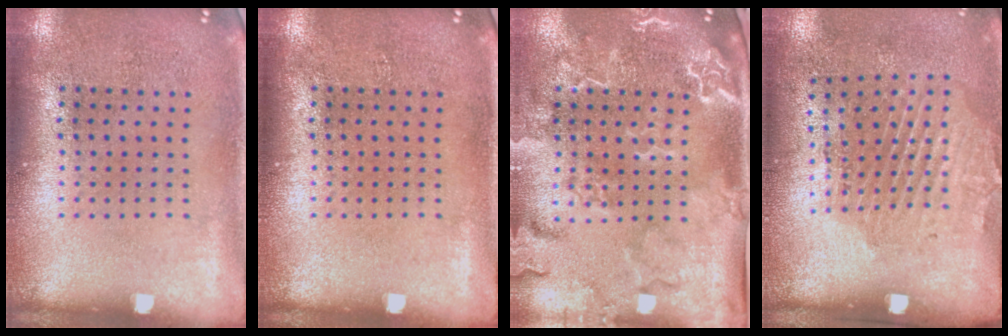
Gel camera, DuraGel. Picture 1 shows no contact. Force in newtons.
{"total": 0.0}
{"total": 2.8, "press": 2.5, "slide": 1.4}
{"total": 2.0, "press": 1.2, "slide": 1.6}